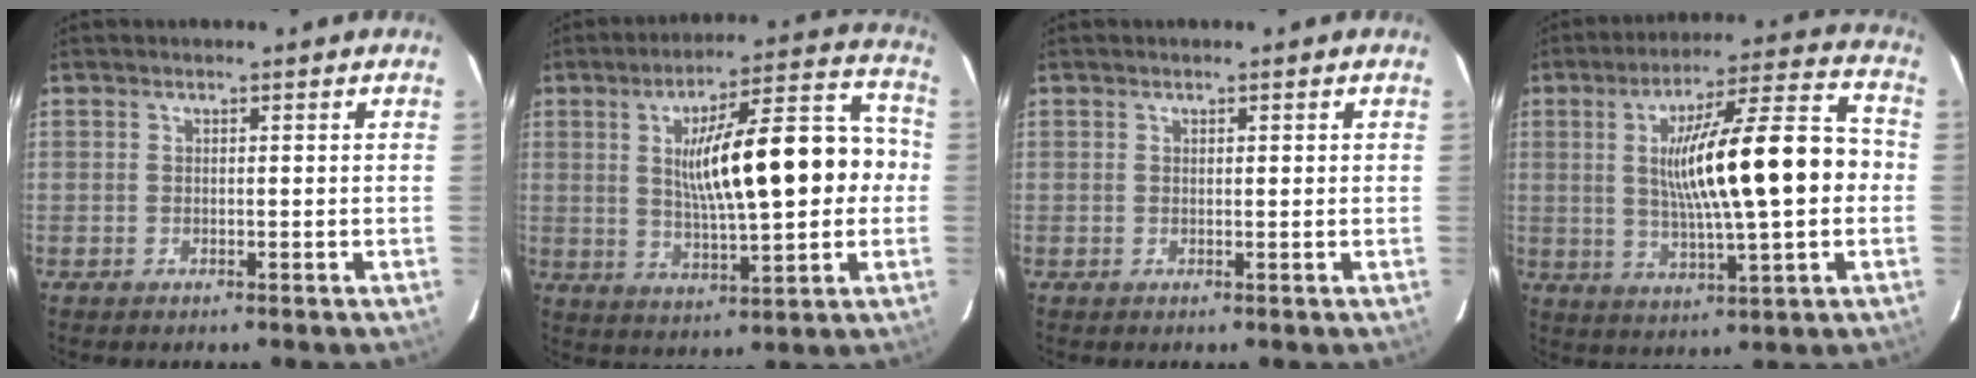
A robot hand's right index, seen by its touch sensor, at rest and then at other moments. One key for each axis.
{"total": 18.1, "fx": 1.3, "fy": 4.0, "fz": 17.7, "tx": -0.268, "ty": 0.035, "tz": 0.024}
{"total": 0.5, "fx": 0.2, "fy": 0.1, "fz": 0.5, "tx": -0.011, "ty": 0.003, "tz": 0.004}
{"total": 18.0, "fx": 0.4, "fy": 2.1, "fz": 17.9, "tx": -0.289, "ty": 0.022, "tz": 0.008}